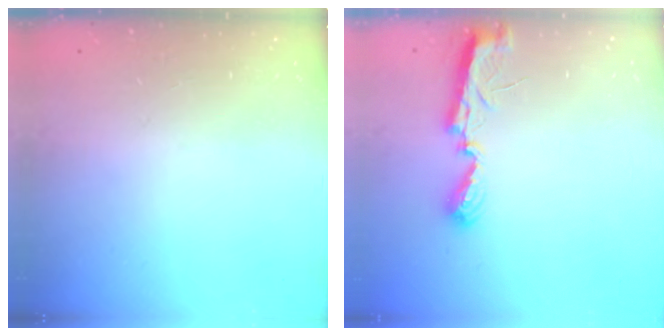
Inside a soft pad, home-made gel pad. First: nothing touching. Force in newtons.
{"total": 7.2, "press": 7.2, "slide": 0.1}